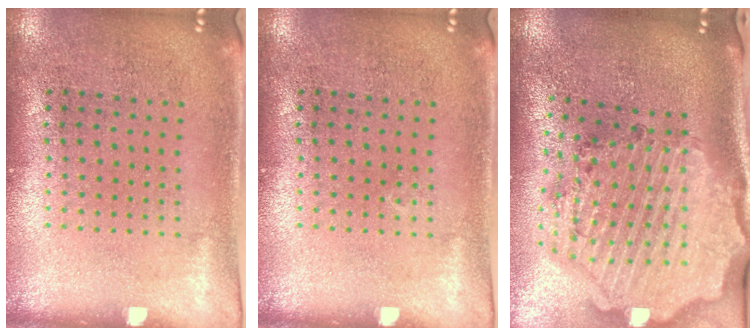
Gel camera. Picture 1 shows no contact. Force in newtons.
{"total": 0.0}
{"total": 3.5, "press": 3.0, "slide": 1.8}